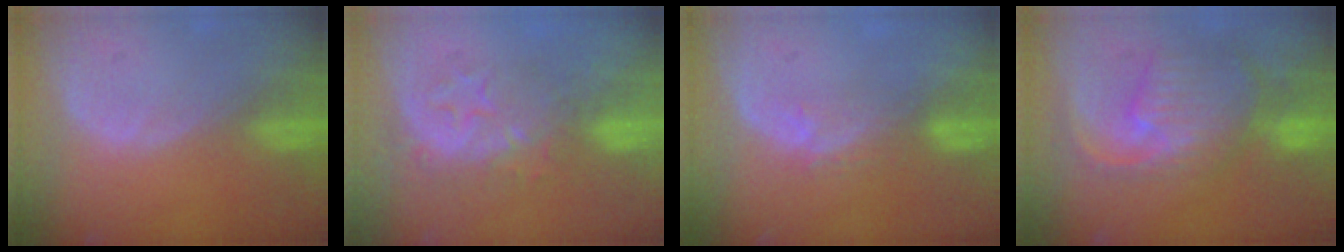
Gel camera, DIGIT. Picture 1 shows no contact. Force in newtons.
{"total": 8.4, "press": 7.5, "slide": 3.7}
{"total": 3.4, "press": 3.0, "slide": 1.7}
{"total": 10.9, "press": 9.6, "slide": 5.2}